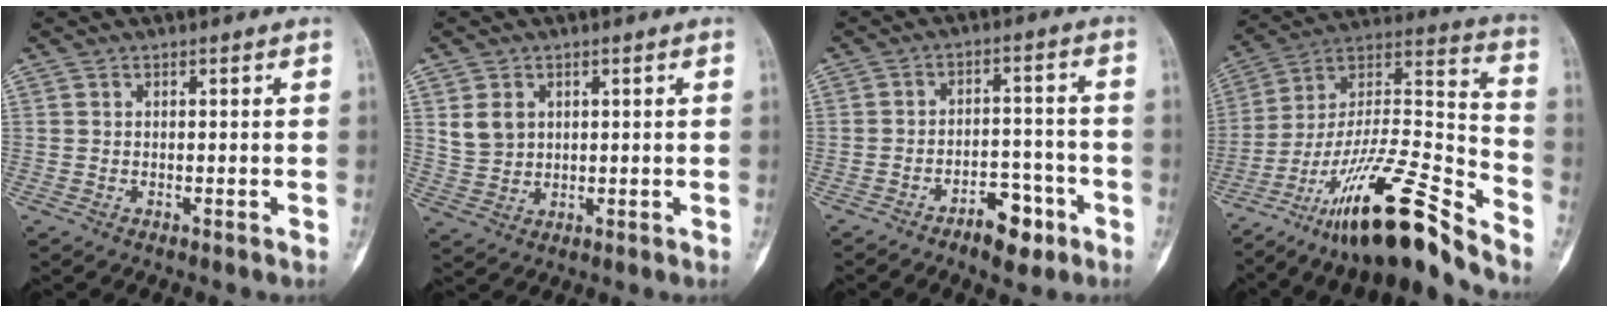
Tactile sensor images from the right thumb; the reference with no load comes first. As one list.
[{"total": 4.6, "force": [1.6, 3.6, 2.3], "torque": [-0.033, -0.006, 0.040]}, {"total": 7.6, "force": [-4.5, 3.8, 4.8], "torque": [-0.051, 0.038, -0.067]}, {"total": 25.1, "force": [-17.9, 4.5, 17.0], "torque": [-0.290, 0.089, -0.312]}]